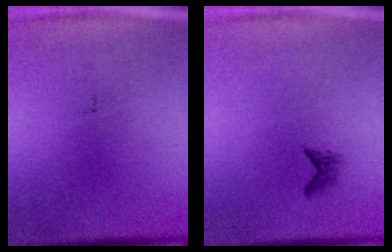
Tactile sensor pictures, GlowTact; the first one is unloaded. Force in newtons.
{"total": 1.0}